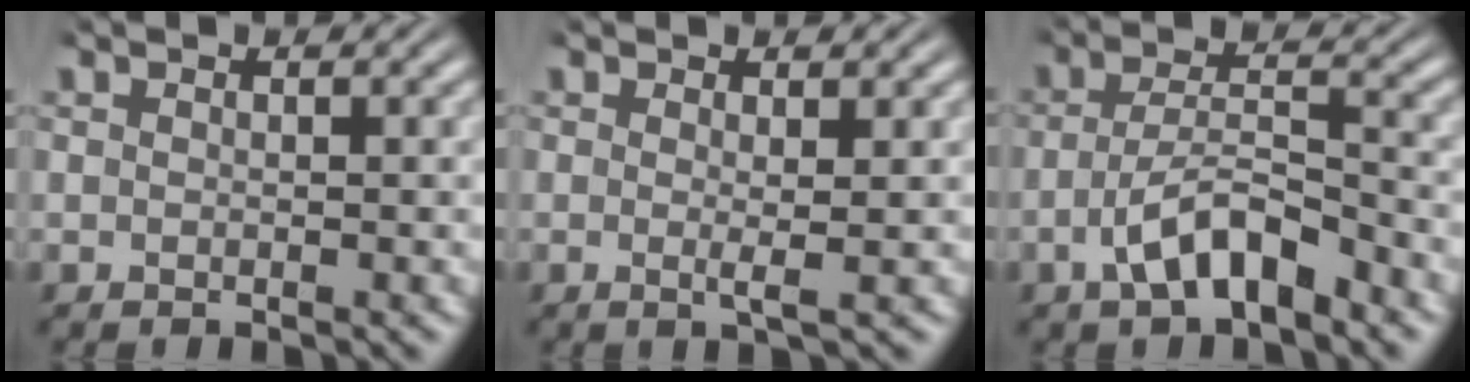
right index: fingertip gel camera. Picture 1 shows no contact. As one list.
[{"total": 1.3, "force": [0.2, -0.4, 1.2], "torque": [-0.026, -0.011, 0.004]}, {"total": 4.8, "force": [-3.2, 1.5, 3.3], "torque": [-0.053, -0.006, -0.047]}]